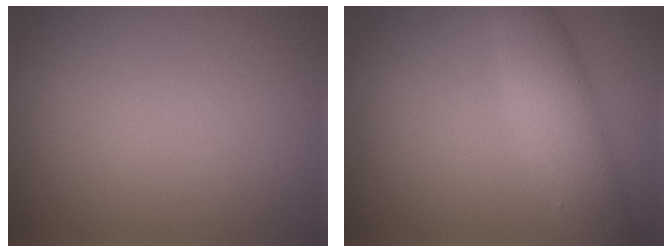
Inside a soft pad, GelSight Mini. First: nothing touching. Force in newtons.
{"total": 4.7, "press": 4.7, "slide": 0.3}